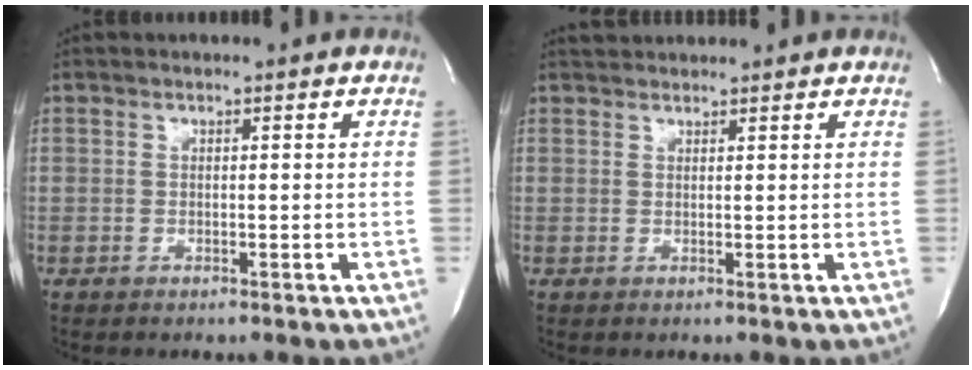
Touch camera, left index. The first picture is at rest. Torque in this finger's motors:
{"motor_torque": [-0.29, -0.35, 0.05, 0.05]}